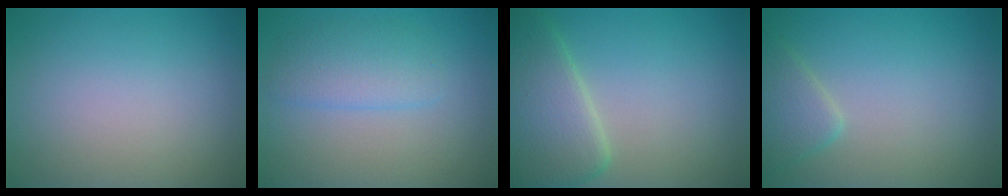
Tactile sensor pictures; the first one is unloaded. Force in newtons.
{"total": 2.8, "press": 2.8, "slide": 0.1}
{"total": 6.1, "press": 6.1, "slide": 0.3}
{"total": 2.3, "press": 2.3, "slide": 0.1}